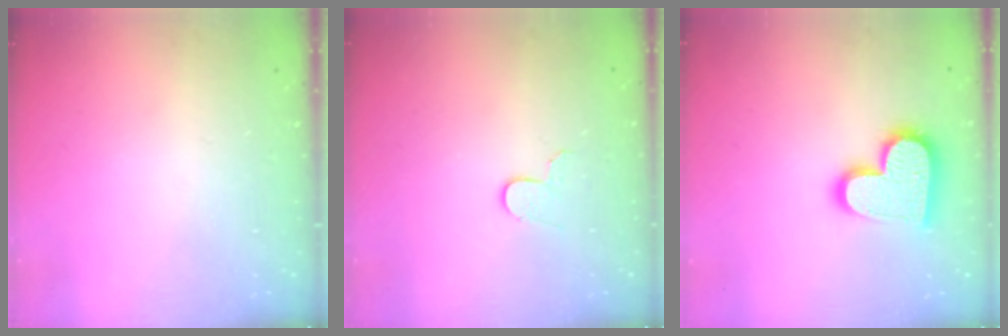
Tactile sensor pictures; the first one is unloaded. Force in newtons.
{"total": 3.3, "press": 3.3, "slide": 0.3}
{"total": 16.0, "press": 16.0, "slide": 1.0}